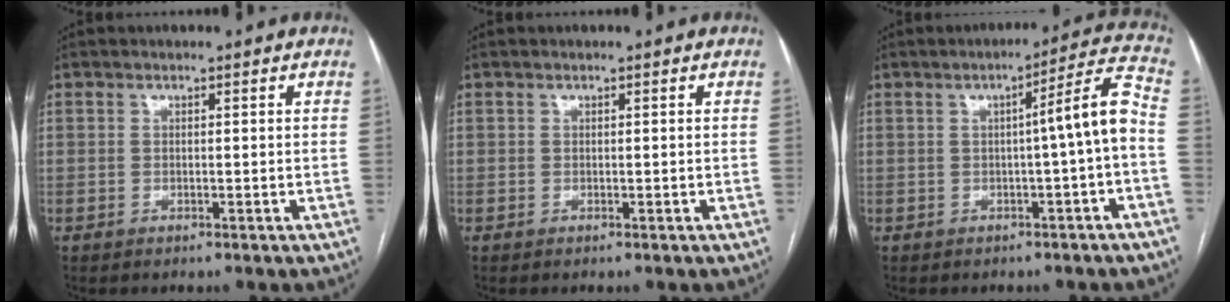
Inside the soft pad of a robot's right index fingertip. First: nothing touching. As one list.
[{"total": 0.0}, {"total": 7.3, "force": [-1.1, -0.8, 7.2], "torque": [-0.093, 0.018, -0.017]}]